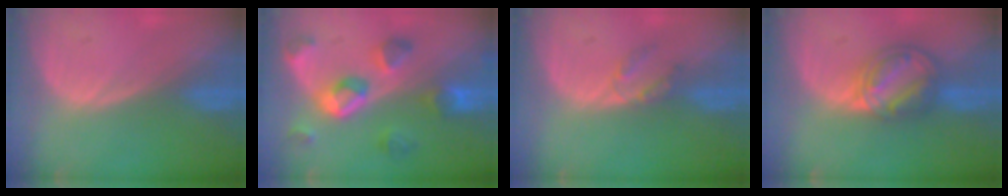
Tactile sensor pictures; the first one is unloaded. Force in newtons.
{"total": 8.0, "press": 7.9, "slide": 1.3}
{"total": 2.5, "press": 2.5, "slide": 0.3}
{"total": 7.8, "press": 6.7, "slide": 3.8}